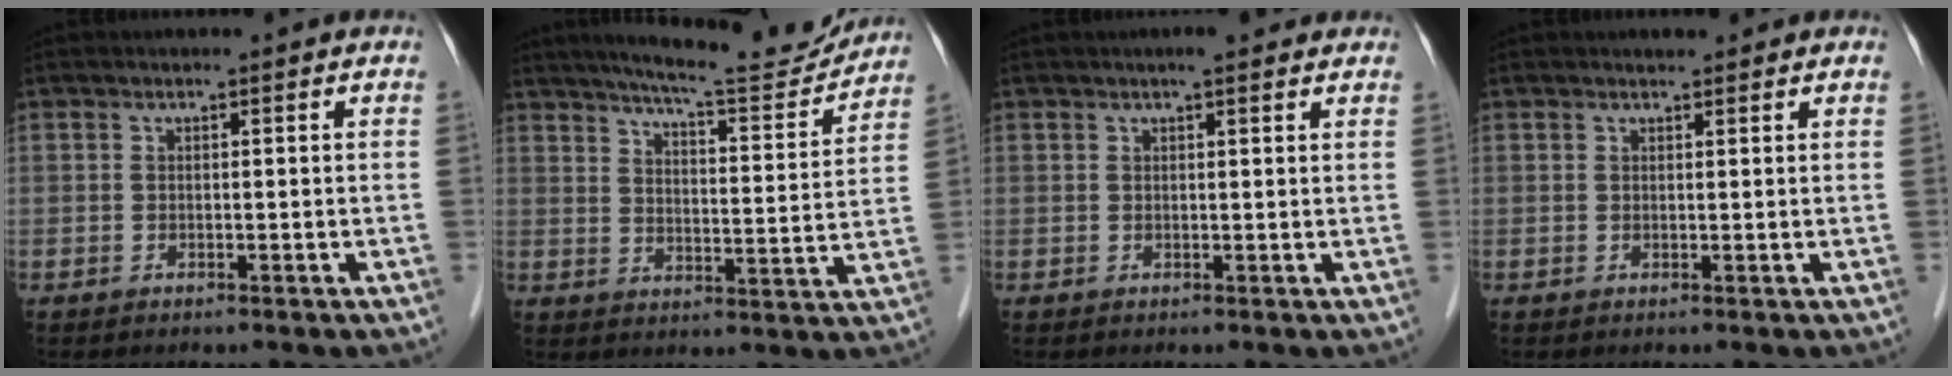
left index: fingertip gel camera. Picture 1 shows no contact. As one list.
[{"total": 14.5, "force": [13.5, 1.3, 5.2], "torque": [-0.077, -0.015, 0.183]}, {"total": 3.8, "force": [2.9, 0.7, 2.3], "torque": [-0.024, 0.017, 0.038]}, {"total": 1.6, "force": [1.3, 0.5, 0.7], "torque": [-0.012, 0.007, 0.018]}]